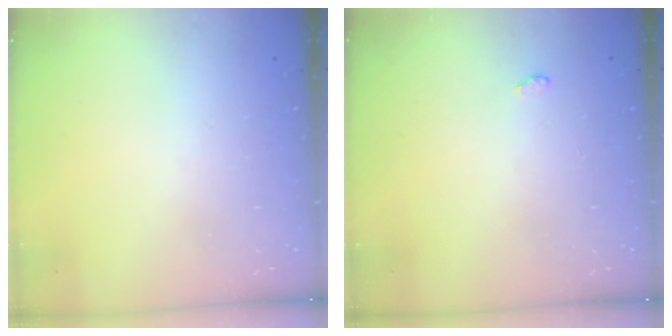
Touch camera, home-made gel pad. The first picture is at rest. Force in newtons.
{"total": 2.2, "press": 2.2, "slide": 0.3}